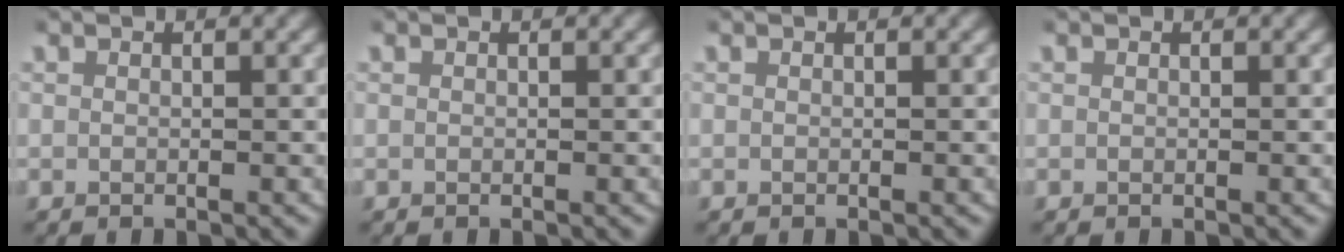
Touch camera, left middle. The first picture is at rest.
{"total": 0.0}
{"total": 0.0}
{"total": 0.0}